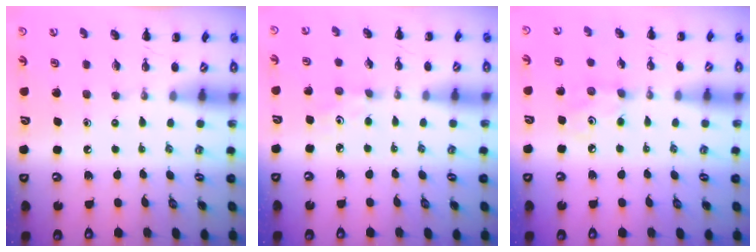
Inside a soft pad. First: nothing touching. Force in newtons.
{"total": 1.8, "press": 1.7, "slide": 0.6}
{"total": 3.0, "press": 2.8, "slide": 0.9}